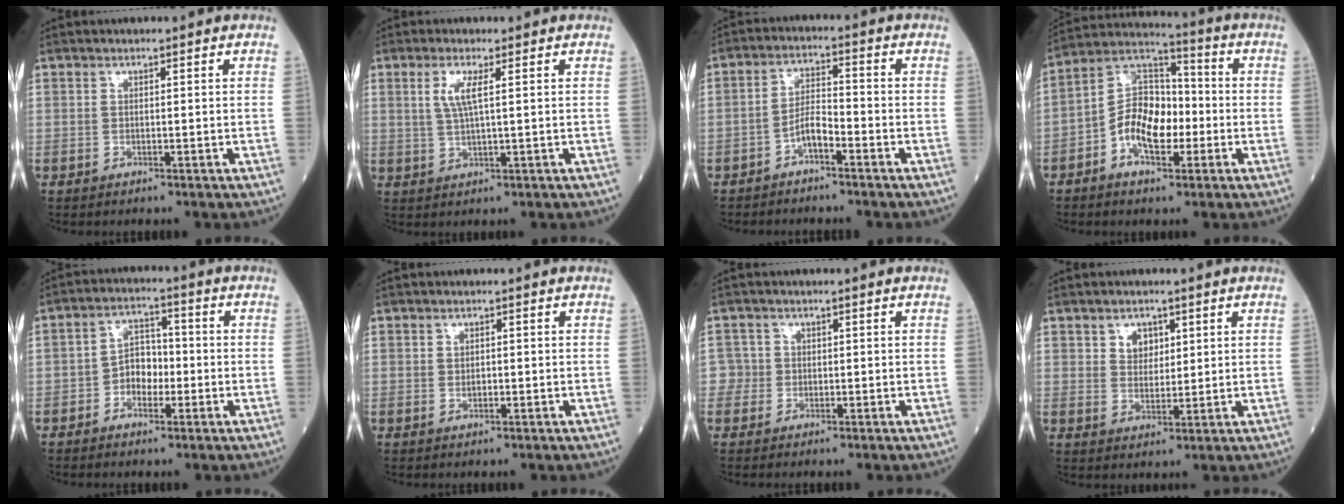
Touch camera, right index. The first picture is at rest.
{"total": 3.7, "force": [1.2, 0.3, 3.4], "torque": [-0.077, -0.001, 0.025]}
{"total": 3.9, "force": [-2.4, 1.2, 2.9], "torque": [-0.051, 0.013, -0.047]}
{"total": 11.2, "force": [-3.1, 6.1, 8.9], "torque": [-0.171, 0.029, -0.060]}
{"total": 5.2, "force": [-1.4, 3.5, 3.7], "torque": [-0.058, 0.018, -0.030]}
{"total": 1.2, "force": [-0.1, 0.9, 0.8], "torque": [-0.009, 0.000, 0.000]}
{"total": 2.2, "force": [-0.2, 2.2, -0.4], "torque": [0.024, 0.008, -0.009]}
{"total": 3.4, "force": [1.6, 2.5, 1.7], "torque": [-0.026, 0.003, 0.030]}